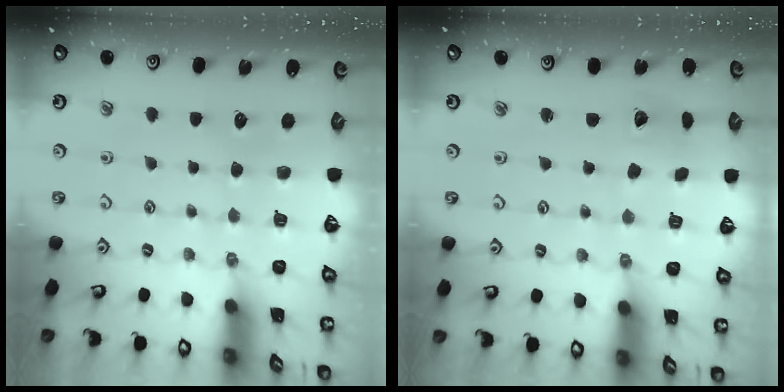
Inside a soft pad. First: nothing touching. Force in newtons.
{"total": 2.5, "press": 2.5, "slide": 0.4}